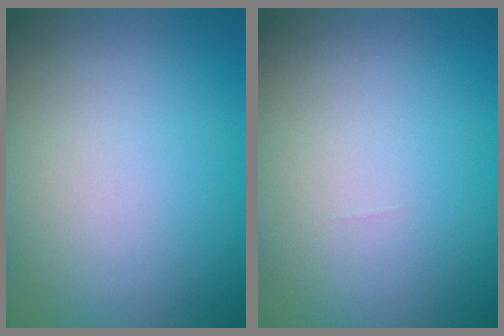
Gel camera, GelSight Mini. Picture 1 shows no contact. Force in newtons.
{"total": 0.0}